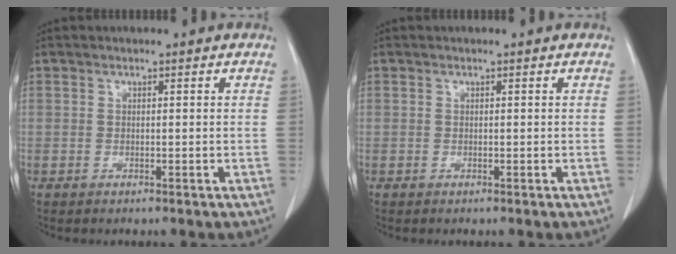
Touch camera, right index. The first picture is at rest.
{"total": 0.0}